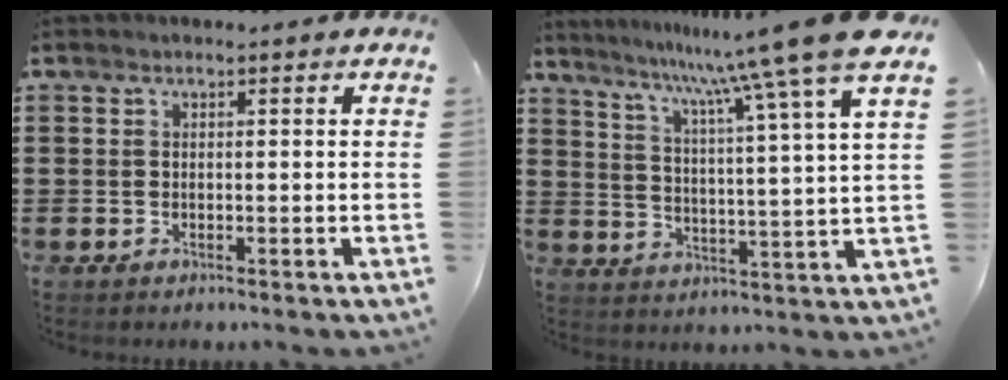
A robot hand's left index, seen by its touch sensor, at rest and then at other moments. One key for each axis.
{"total": 12.1, "fx": 9.9, "fy": -2.0, "fz": 6.6, "tx": -0.150, "ty": -0.065, "tz": 0.153}